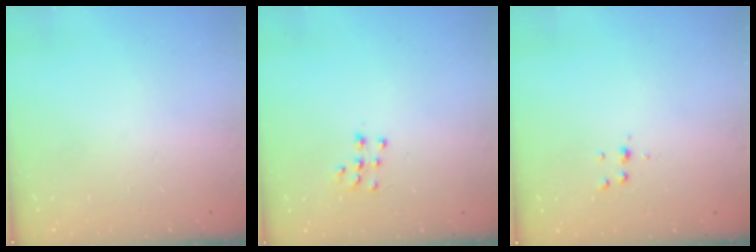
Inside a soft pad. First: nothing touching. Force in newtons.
{"total": 7.0, "press": 7.0, "slide": 0.3}
{"total": 3.8, "press": 3.8, "slide": 0.4}